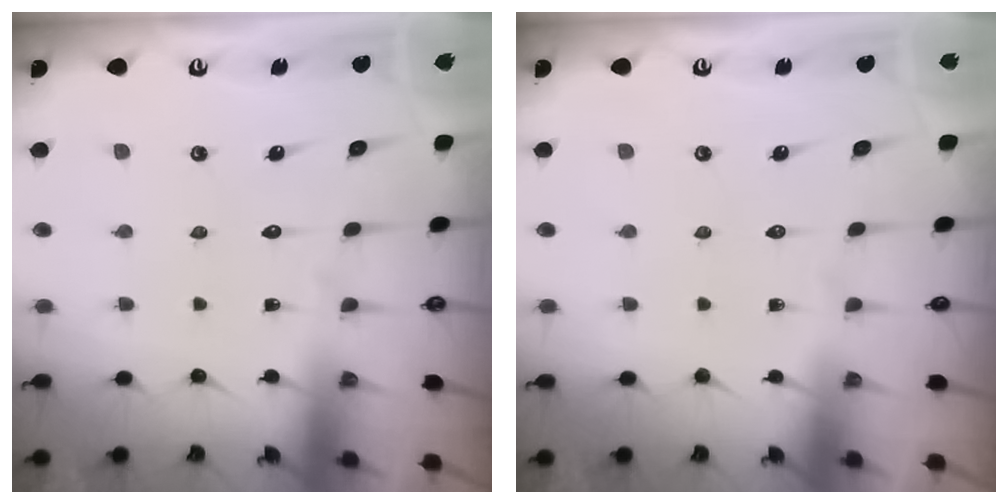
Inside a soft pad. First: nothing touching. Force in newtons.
{"total": 0.0}